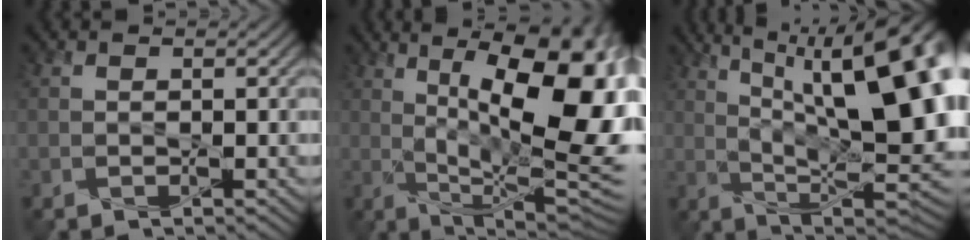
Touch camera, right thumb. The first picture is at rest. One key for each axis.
{"total": 19.4, "fx": 4.2, "fy": 7.3, "fz": 17.5, "tx": -0.256, "ty": 0.017, "tz": 0.060}
{"total": 19.8, "fx": 5.1, "fy": 7.7, "fz": 17.5, "tx": -0.242, "ty": 0.029, "tz": 0.070}